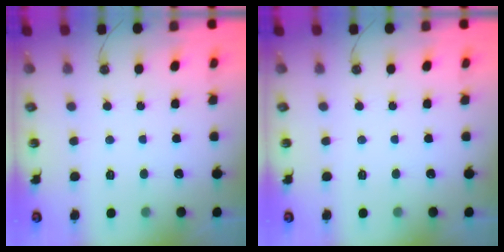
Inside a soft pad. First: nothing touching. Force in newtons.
{"total": 0.0}